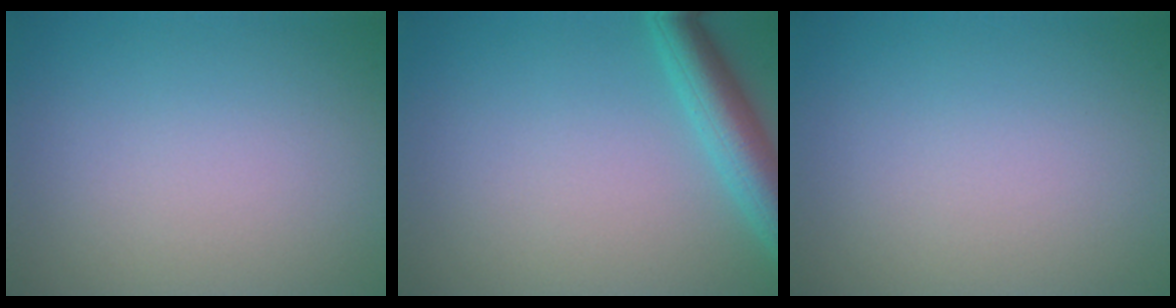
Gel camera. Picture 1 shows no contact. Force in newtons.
{"total": 4.3, "press": 4.3, "slide": 0.2}
{"total": 0.0}